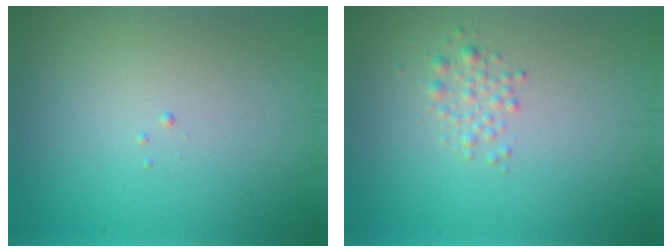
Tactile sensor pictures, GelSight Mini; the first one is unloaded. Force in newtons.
{"total": 1.4, "press": 1.4, "slide": 0.0}